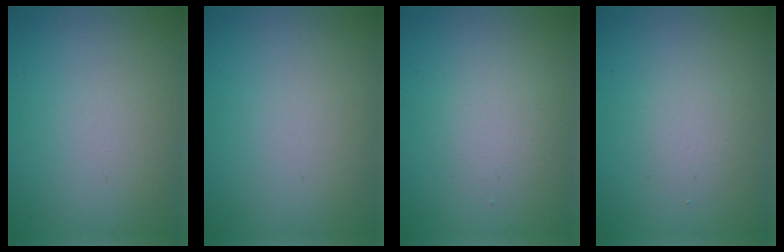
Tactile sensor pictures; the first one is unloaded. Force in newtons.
{"total": 0.0}
{"total": 1.9, "press": 1.9, "slide": 0.1}
{"total": 1.6, "press": 1.6, "slide": 0.1}